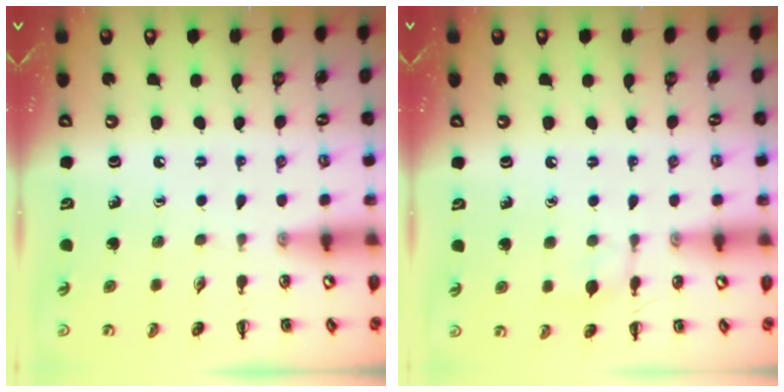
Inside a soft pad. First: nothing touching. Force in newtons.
{"total": 4.6, "press": 4.6, "slide": 0.5}